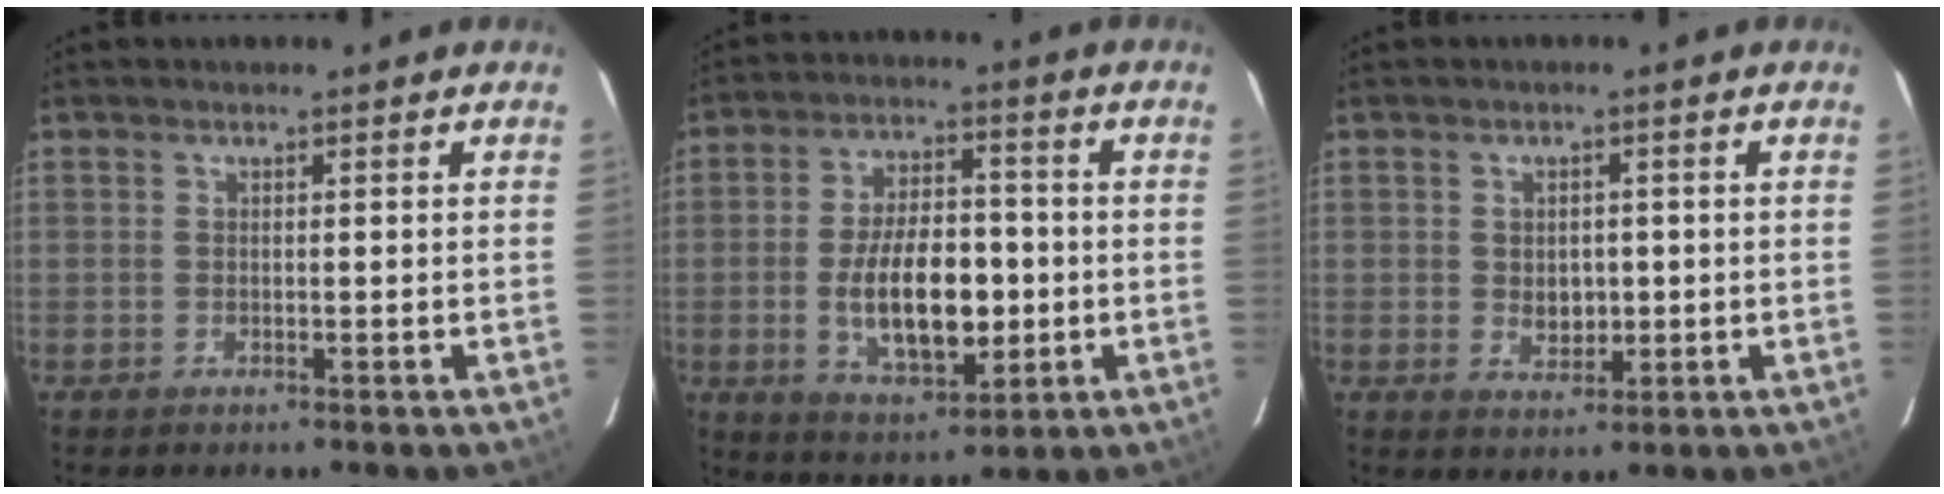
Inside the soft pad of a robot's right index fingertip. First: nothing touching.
{"total": 14.4, "force": [-2.3, 6.9, 12.4], "torque": [-0.230, 0.001, -0.027]}
{"total": 4.1, "force": [-0.2, 3.1, 2.6], "torque": [-0.041, -0.001, 0.002]}